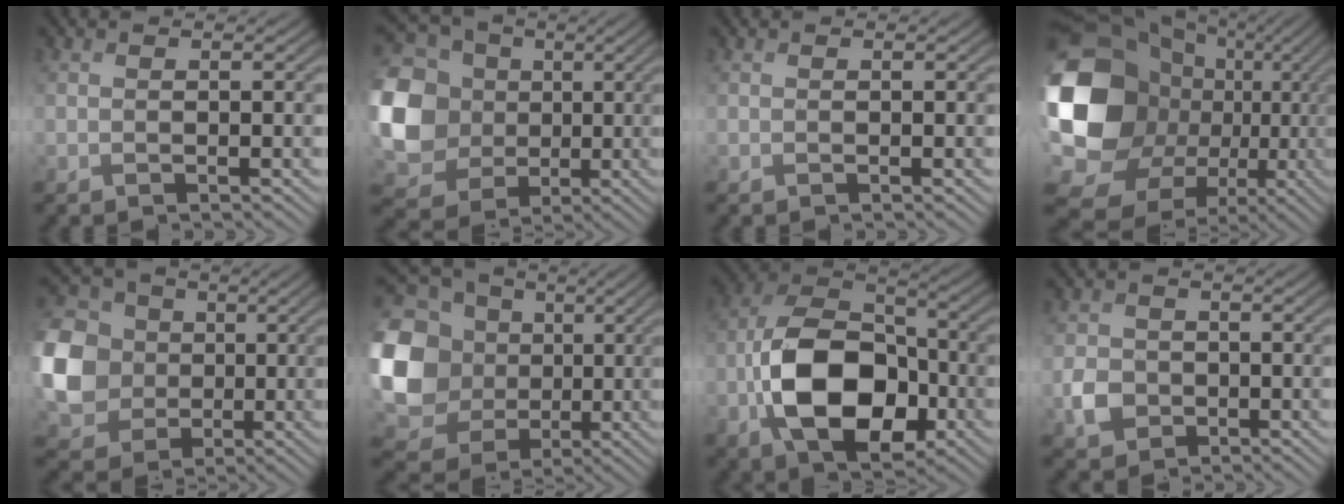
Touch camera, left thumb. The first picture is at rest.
{"total": 16.4, "force": [0.2, 14.3, 8.1], "torque": [-0.280, 0.006, -0.001]}
{"total": 0.0}
{"total": 21.3, "force": [-1.9, 17.3, 12.3], "torque": [-0.314, -0.024, -0.025]}
{"total": 12.9, "force": [-0.5, 11.1, 6.6], "torque": [-0.206, -0.005, -0.031]}
{"total": 19.3, "force": [1.1, 16.7, 9.6], "torque": [-0.292, 0.006, 0.026]}
{"total": 13.9, "force": [-4.6, 8.7, 9.8], "torque": [-0.185, -0.011, -0.103]}
{"total": 3.4, "force": [-1.5, 2.9, 1.0], "torque": [-0.015, -0.005, -0.040]}